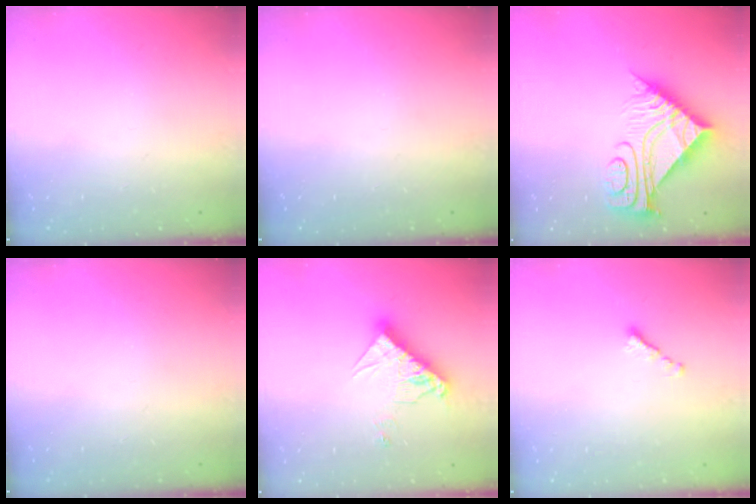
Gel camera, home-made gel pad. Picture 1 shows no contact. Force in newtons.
{"total": 0.0}
{"total": 9.9, "press": 9.9, "slide": 0.9}
{"total": 0.0}
{"total": 12.1, "press": 12.0, "slide": 0.9}
{"total": 1.5, "press": 1.4, "slide": 0.5}